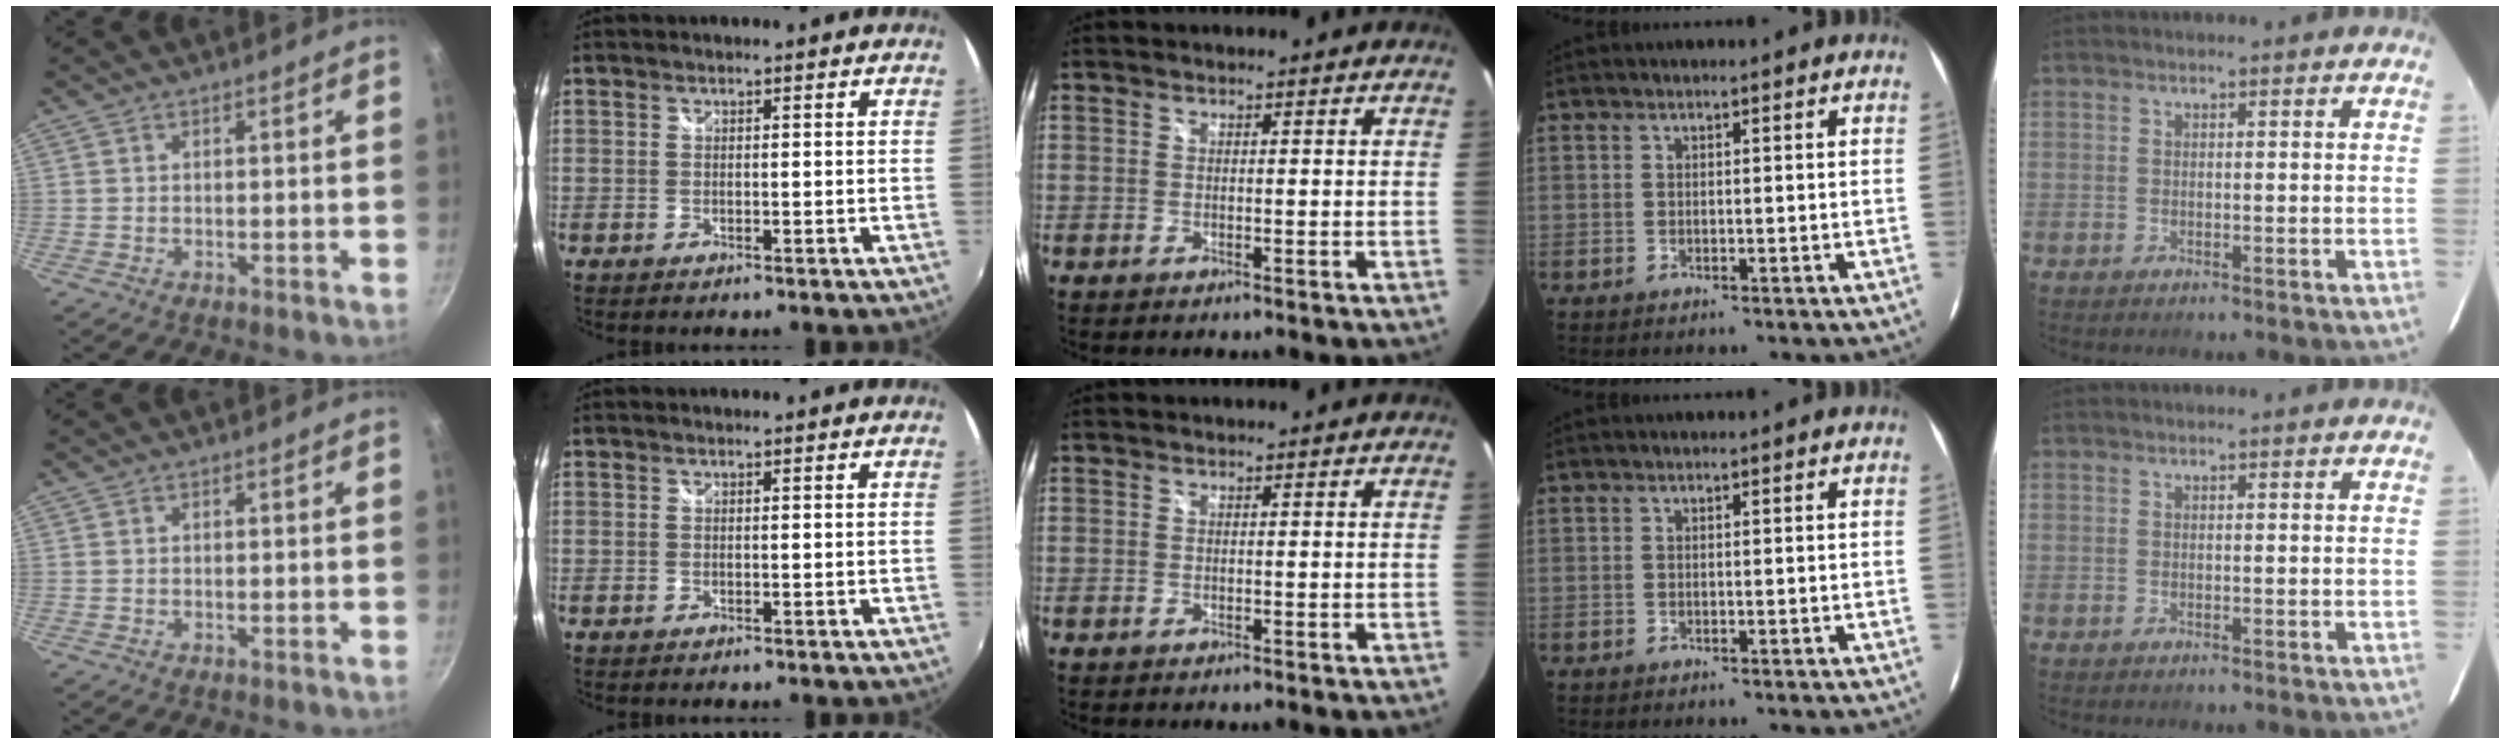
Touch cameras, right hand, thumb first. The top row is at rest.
{}